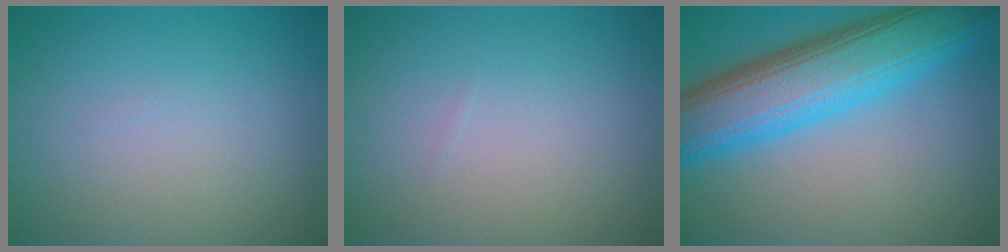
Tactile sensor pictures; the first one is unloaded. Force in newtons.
{"total": 0.0}
{"total": 10.2, "press": 10.2, "slide": 0.2}